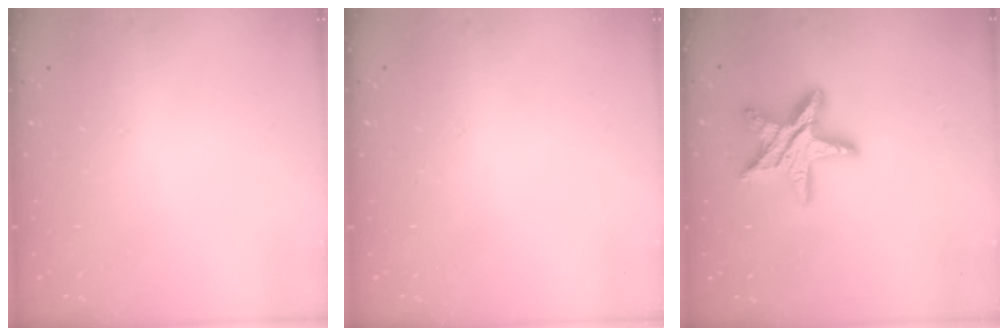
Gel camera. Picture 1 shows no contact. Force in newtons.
{"total": 0.0}
{"total": 15.8, "press": 15.7, "slide": 1.4}